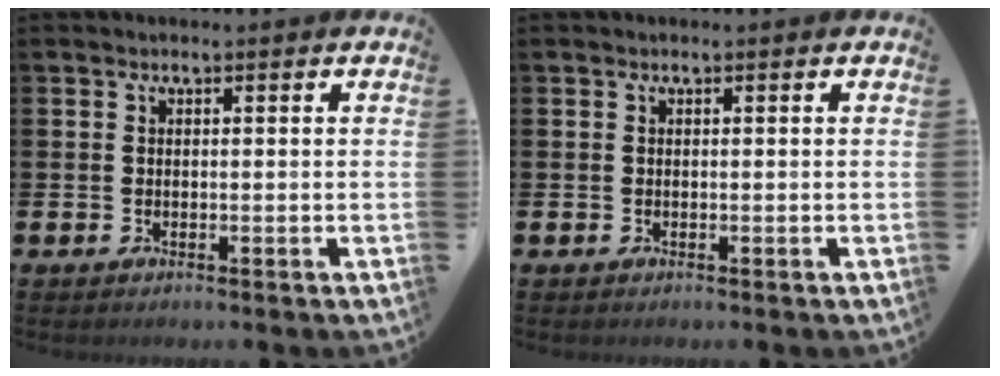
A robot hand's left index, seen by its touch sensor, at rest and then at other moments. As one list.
[{"total": 0.0}]